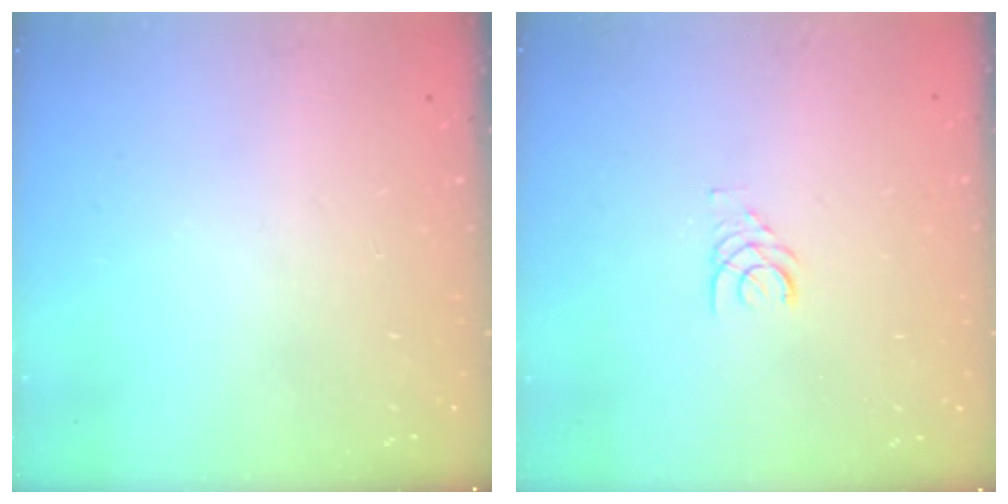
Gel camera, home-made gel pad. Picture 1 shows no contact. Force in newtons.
{"total": 1.7, "press": 1.7, "slide": 0.2}